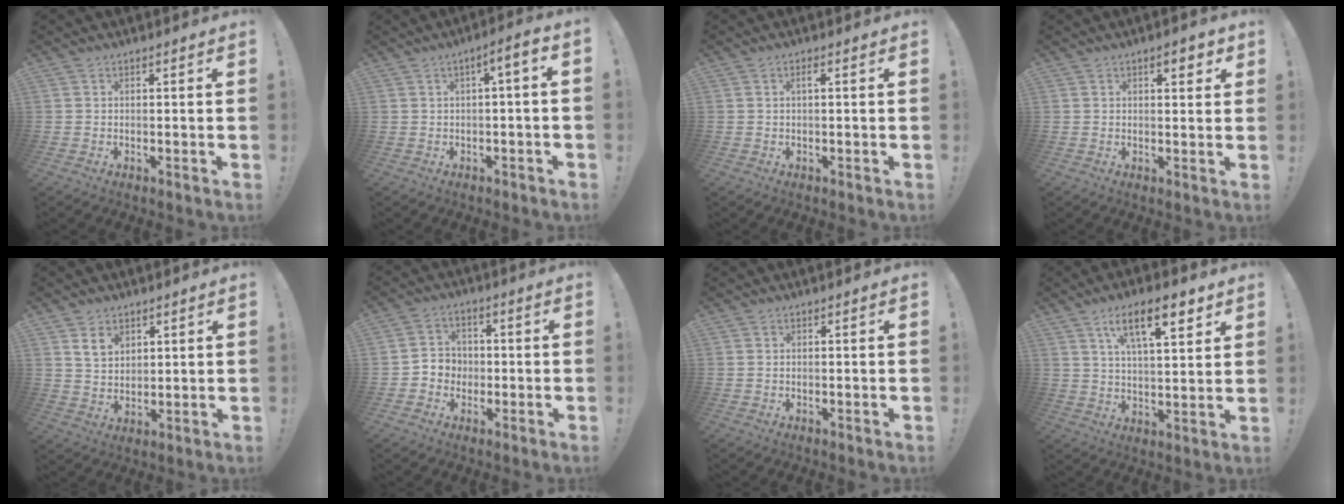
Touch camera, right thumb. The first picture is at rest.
{"total": 4.4, "force": [-0.3, 0.5, 4.3], "torque": [-0.064, 0.000, -0.009]}
{"total": 1.4, "force": [0.2, 0.0, 1.4], "torque": [-0.025, 0.001, -0.001]}
{"total": 3.8, "force": [2.1, 1.2, 3.0], "torque": [-0.034, -0.008, 0.029]}
{"total": 7.0, "force": [4.0, 4.9, 2.9], "torque": [-0.044, -0.018, 0.076]}
{"total": 5.5, "force": [-1.6, 5.1, 1.1], "torque": [-0.017, 0.012, -0.027]}
{"total": 0.0}
{"total": 13.9, "force": [7.1, 4.7, 10.9], "torque": [-0.175, -0.016, 0.114]}